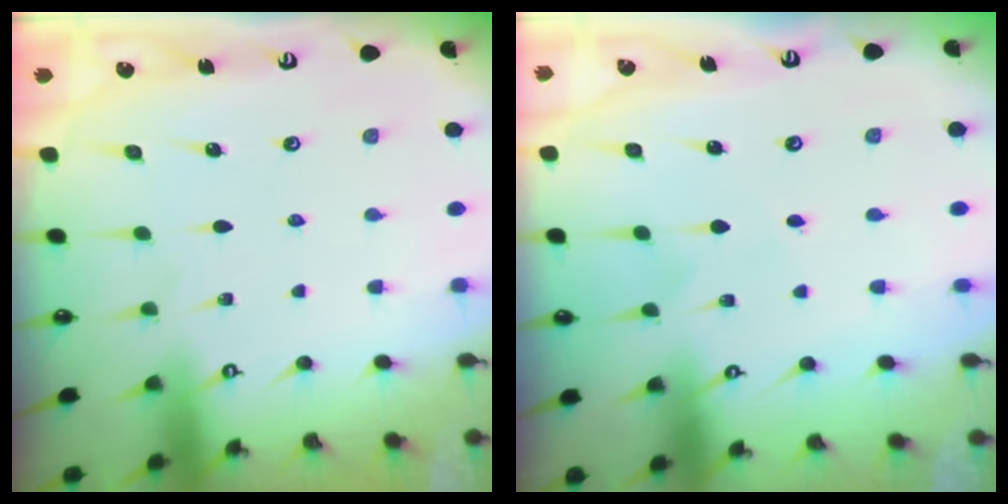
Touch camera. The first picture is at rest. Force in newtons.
{"total": 3.0, "press": 3.0, "slide": 0.3}